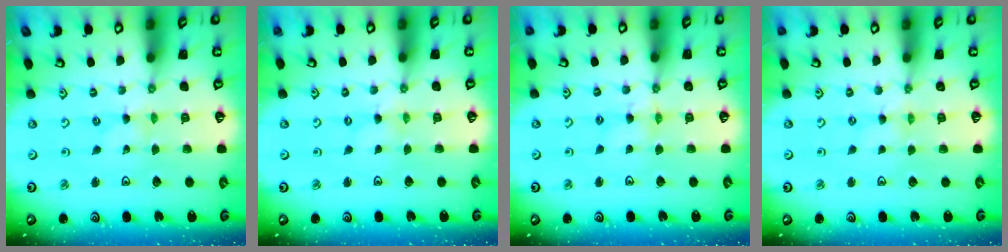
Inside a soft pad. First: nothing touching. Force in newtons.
{"total": 0.0}
{"total": 3.0, "press": 2.9, "slide": 0.3}
{"total": 0.0}